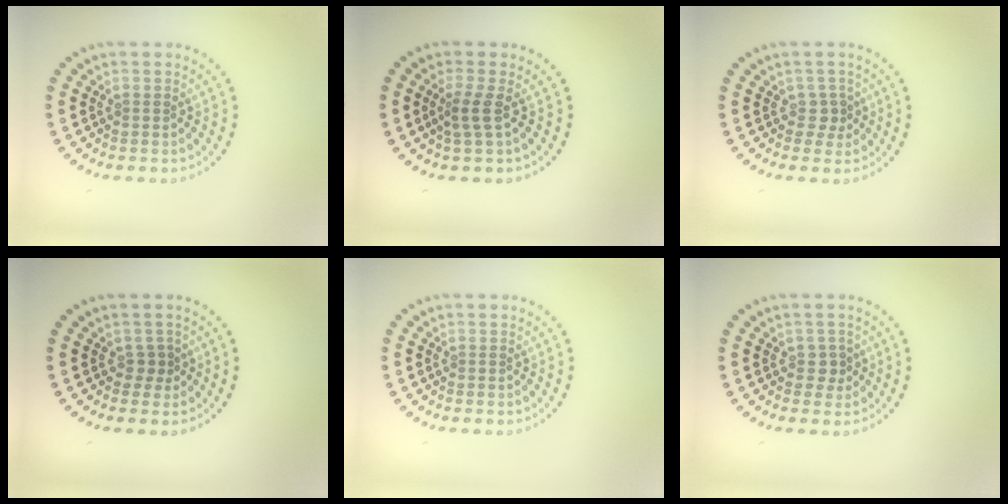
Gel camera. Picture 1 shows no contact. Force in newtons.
{"total": 2.0, "press": 1.4, "slide": 1.4}
{"total": 1.5, "press": 1.1, "slide": 1.1}
{"total": 1.1, "press": 0.8, "slide": 0.8}
{"total": 0.0}
{"total": 1.2, "press": 1.0, "slide": 0.7}